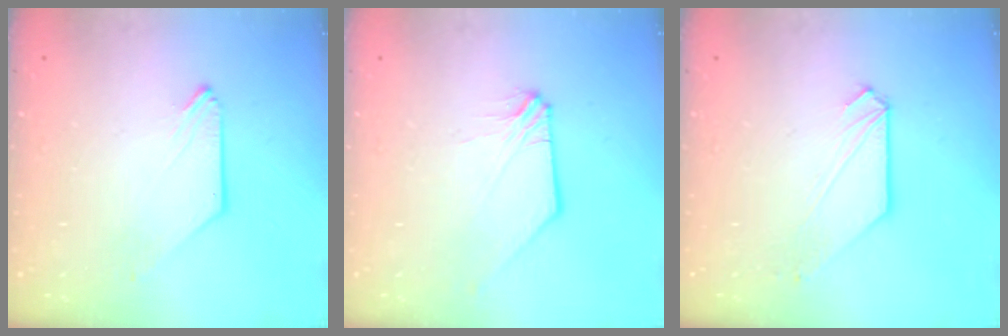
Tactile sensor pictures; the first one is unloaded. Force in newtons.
{"total": 0.9, "press": 0.9, "slide": 0.1}
{"total": 1.8, "press": 1.8, "slide": 0.1}